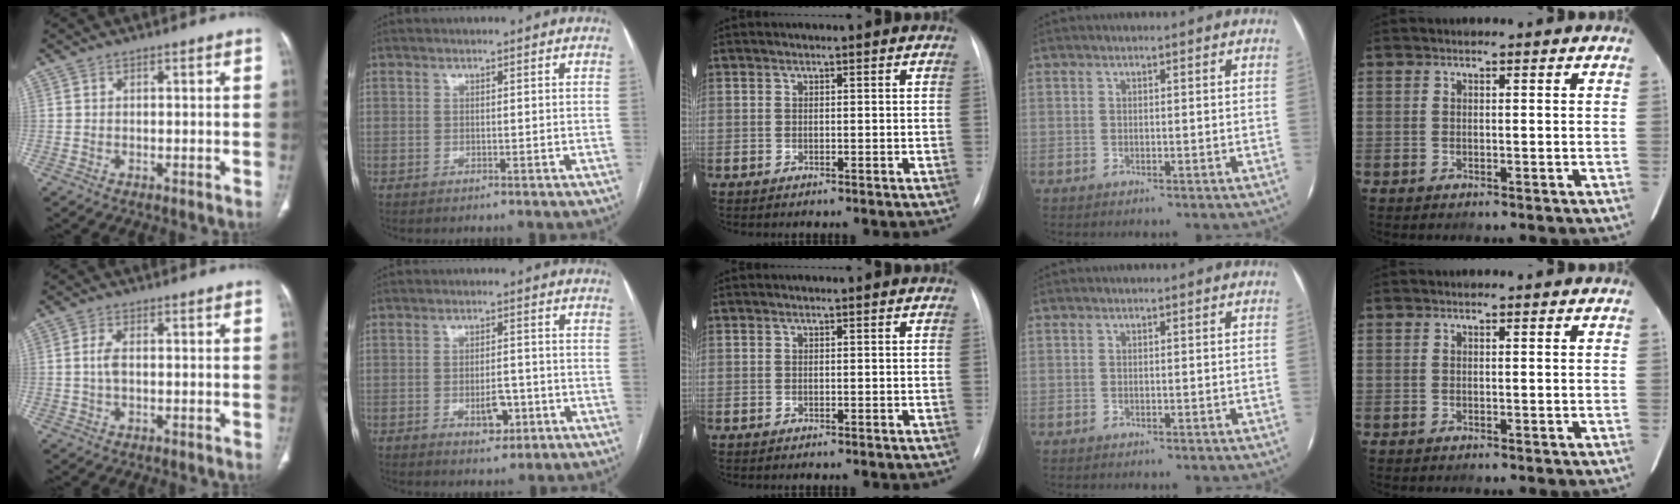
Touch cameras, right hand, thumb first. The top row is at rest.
{"thumb": {"total": 2.8, "force": [0.1, 1.4, 2.4], "torque": [-0.056, 0.005, 0.001]}, "index": {"total": 4.6, "force": [-1.7, 2.3, 3.6], "torque": [-0.055, 0.001, -0.019]}}